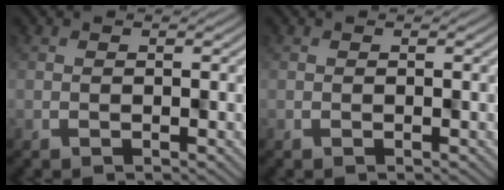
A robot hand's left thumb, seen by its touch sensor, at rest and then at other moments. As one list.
[{"total": 0.0}]